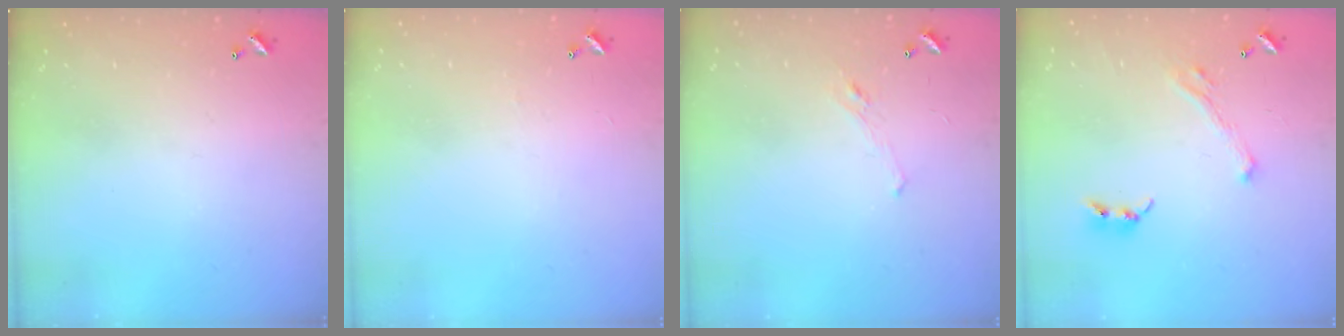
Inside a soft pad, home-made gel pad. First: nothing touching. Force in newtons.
{"total": 2.6, "press": 2.6, "slide": 0.4}
{"total": 1.2, "press": 0.8, "slide": 0.9}
{"total": 3.7, "press": 3.5, "slide": 1.2}